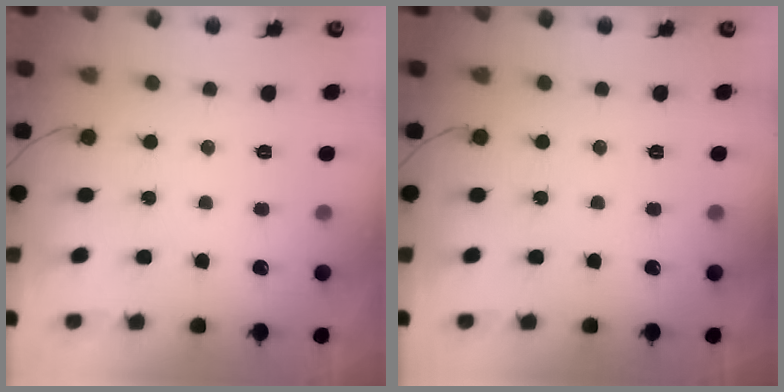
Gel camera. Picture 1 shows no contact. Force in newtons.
{"total": 0.0}